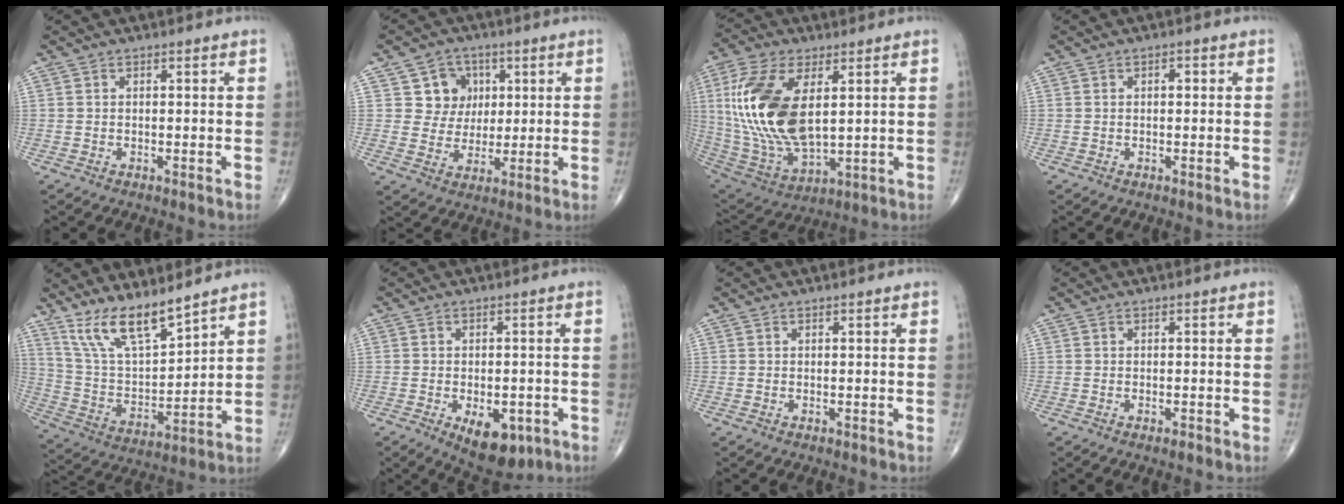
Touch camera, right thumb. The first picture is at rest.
{"total": 7.5, "force": [2.5, 6.8, 1.9], "torque": [0.010, -0.003, 0.041]}
{"total": 20.9, "force": [3.9, 10.6, 17.7], "torque": [-0.369, -0.025, 0.080]}
{"total": 1.3, "force": [0.3, 0.7, 1.1], "torque": [-0.014, 0.003, 0.002]}
{"total": 12.6, "force": [9.9, 3.5, 7.1], "torque": [-0.118, -0.062, 0.203]}
{"total": 9.3, "force": [-3.8, 5.0, 6.9], "torque": [-0.082, 0.002, -0.042]}
{"total": 0.0}
{"total": 0.7, "force": [-0.4, 0.2, 0.5], "torque": [-0.008, -0.002, -0.006]}